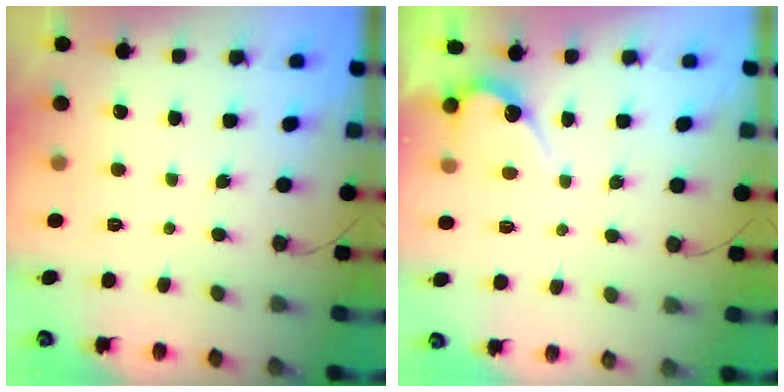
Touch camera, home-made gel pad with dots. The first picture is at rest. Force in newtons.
{"total": 6.5, "press": 6.5, "slide": 0.5}